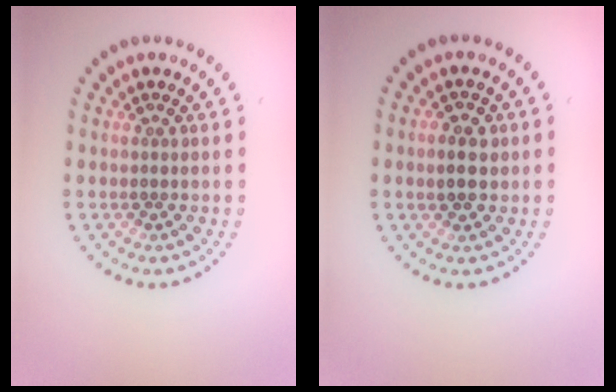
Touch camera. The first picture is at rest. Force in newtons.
{"total": 2.6, "press": 2.6, "slide": 0.4}